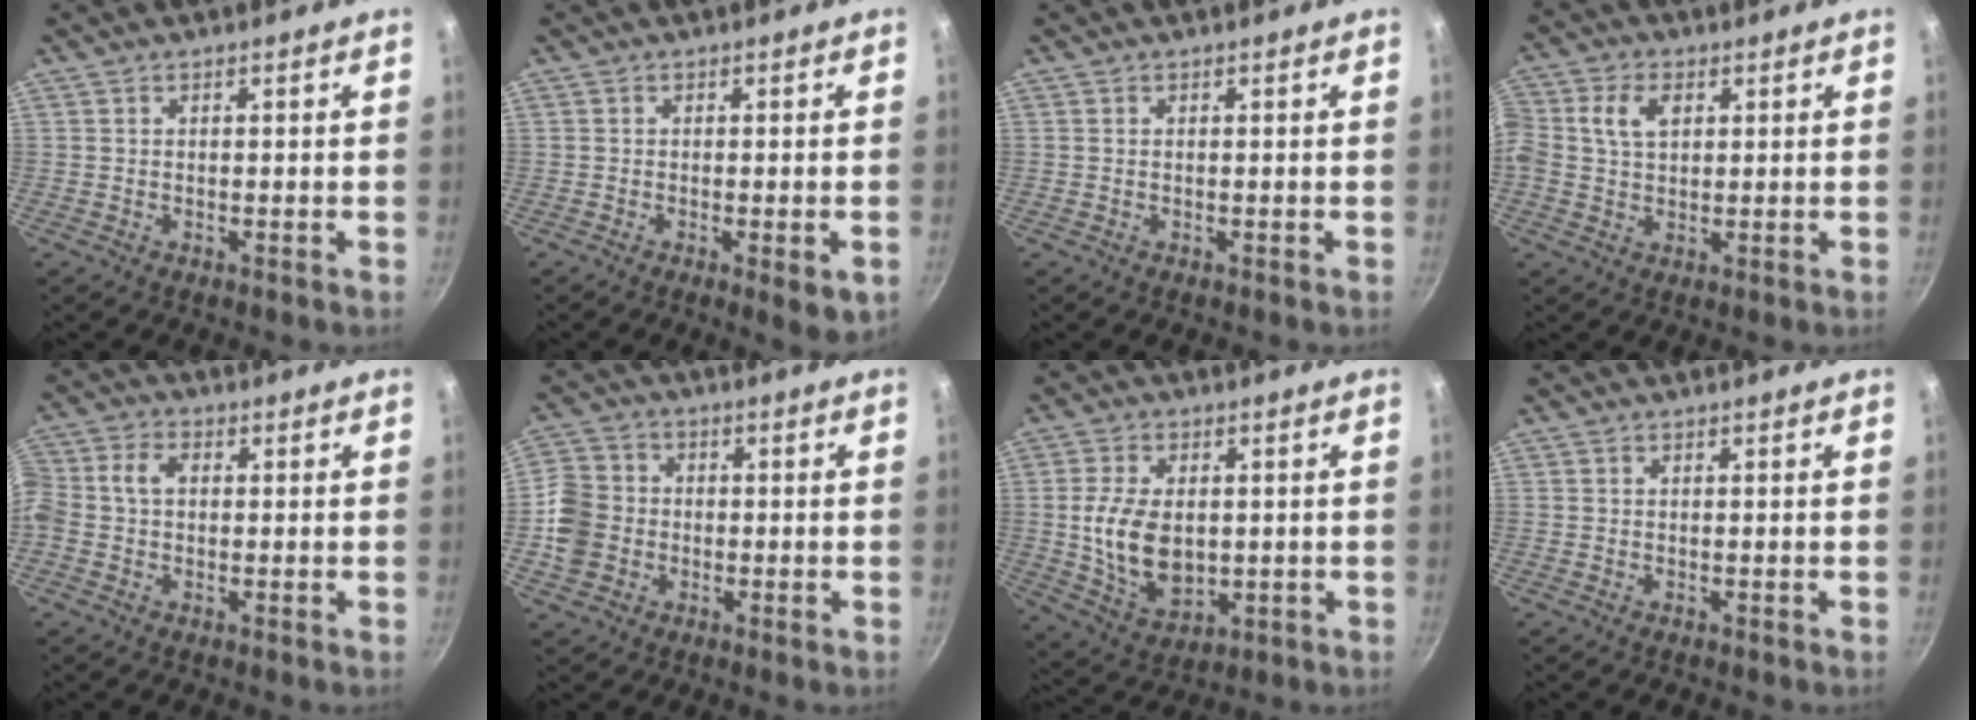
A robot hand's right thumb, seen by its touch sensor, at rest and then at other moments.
{"total": 4.5, "force": [-1.4, 1.2, 4.0], "torque": [-0.053, -0.006, -0.018]}
{"total": 0.0}
{"total": 7.0, "force": [1.7, 4.9, 4.7], "torque": [-0.084, 0.012, 0.023]}
{"total": 7.0, "force": [0.0, 5.4, 4.5], "torque": [-0.092, 0.028, -0.015]}
{"total": 9.0, "force": [-1.5, 7.9, 4.0], "torque": [-0.051, 0.017, -0.045]}
{"total": 12.0, "force": [0.3, 7.8, 9.1], "torque": [-0.157, -0.012, 0.018]}
{"total": 0.0}